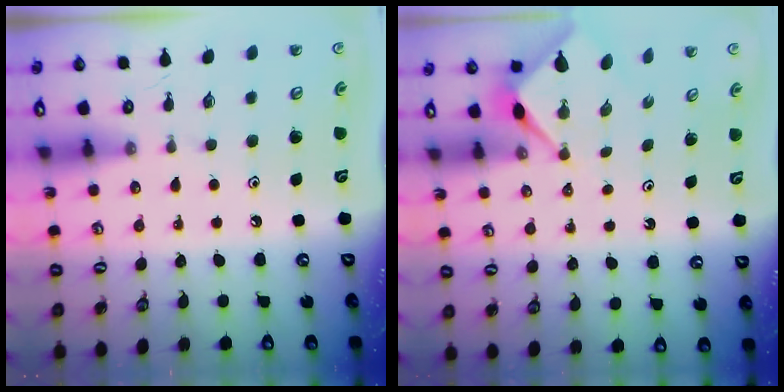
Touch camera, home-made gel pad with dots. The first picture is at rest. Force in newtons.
{"total": 3.1, "press": 3.1, "slide": 0.3}